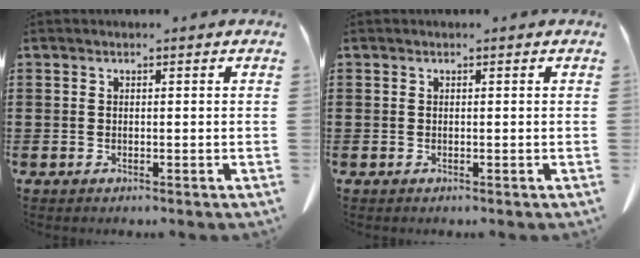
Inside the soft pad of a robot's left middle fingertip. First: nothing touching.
{"total": 0.0}